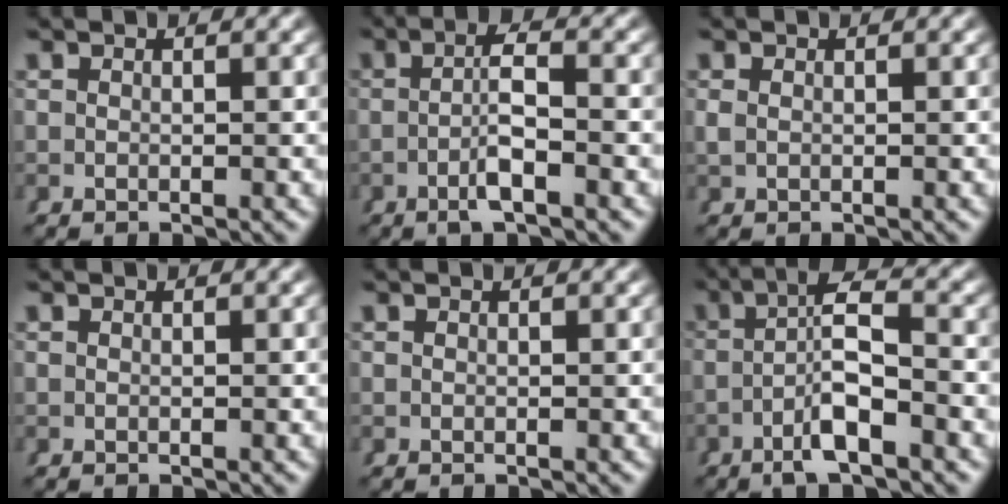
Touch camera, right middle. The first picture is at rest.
{"total": 3.5, "force": [-0.7, 0.2, 3.4], "torque": [-0.046, 0.006, -0.015]}
{"total": 0.0}
{"total": 0.0}
{"total": 0.0}
{"total": 4.8, "force": [-0.3, 1.1, 4.7], "torque": [-0.076, 0.005, -0.007]}